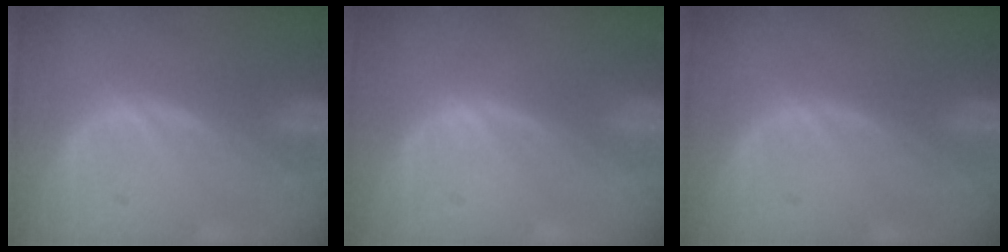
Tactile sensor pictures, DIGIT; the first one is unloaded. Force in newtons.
{"total": 0.0}
{"total": 0.0}